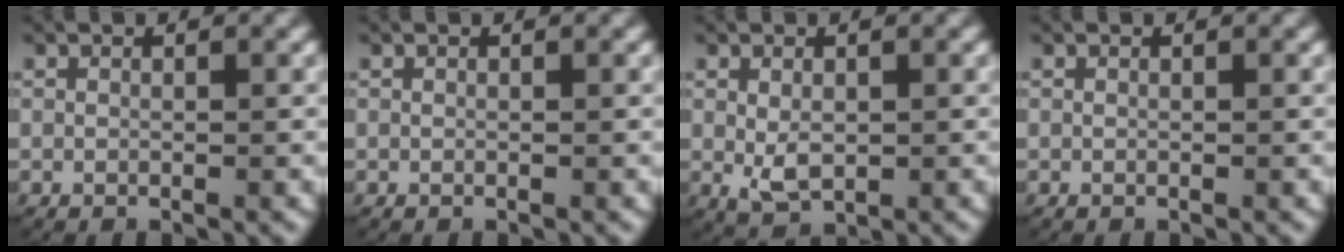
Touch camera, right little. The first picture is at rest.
{"total": 0.0}
{"total": 2.5, "force": [-0.1, 1.5, 2.0], "torque": [-0.049, -0.017, 0.011]}
{"total": 0.0}